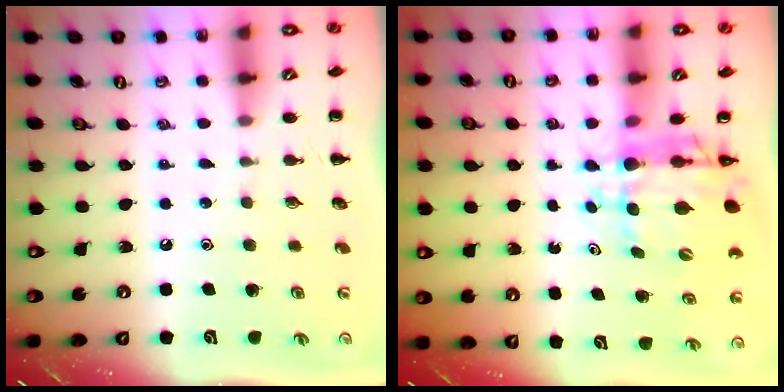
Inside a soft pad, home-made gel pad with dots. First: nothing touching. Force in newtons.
{"total": 7.1, "press": 6.7, "slide": 2.2}